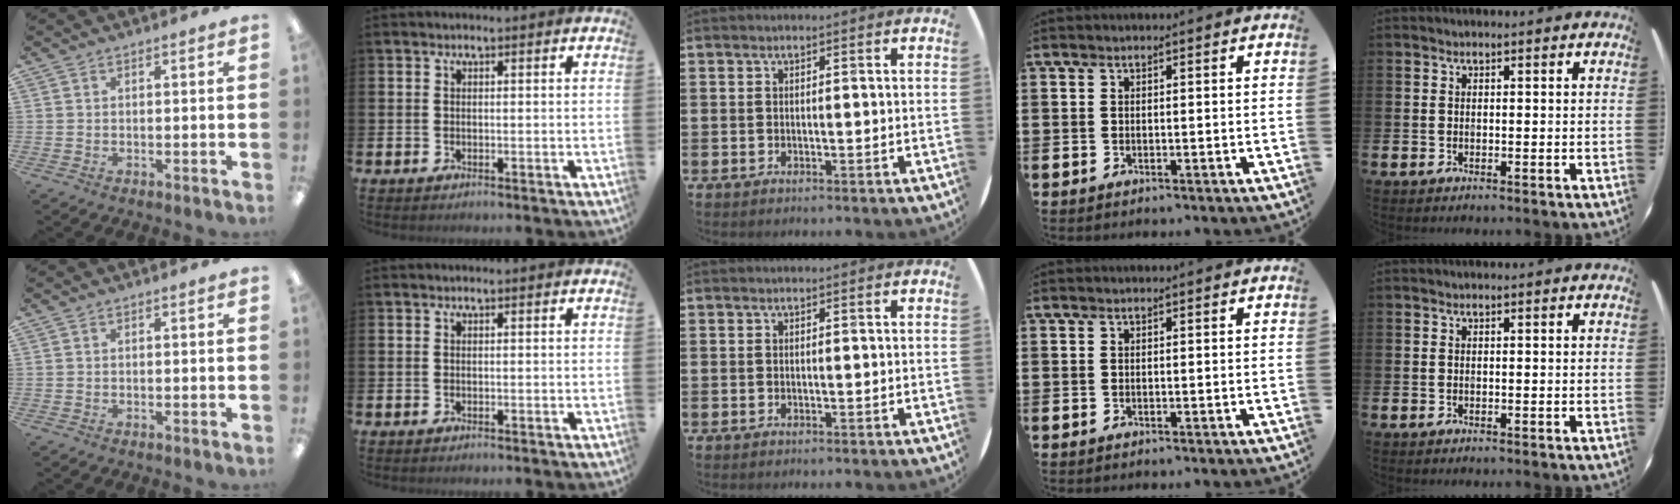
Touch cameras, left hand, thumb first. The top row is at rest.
{}